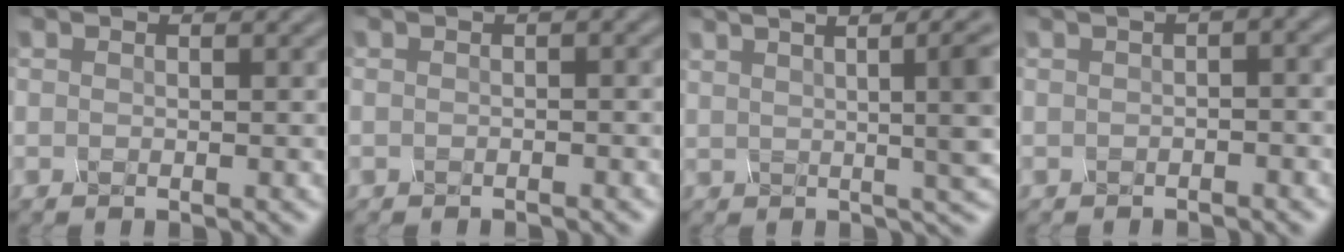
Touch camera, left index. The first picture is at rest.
{"total": 3.2, "force": [-0.4, 1.4, 2.9], "torque": [-0.022, 0.005, -0.016]}
{"total": 11.1, "force": [2.9, 3.2, 10.2], "torque": [-0.086, 0.052, 0.047]}
{"total": 5.9, "force": [-0.2, 2.2, 5.4], "torque": [-0.048, 0.017, -0.006]}